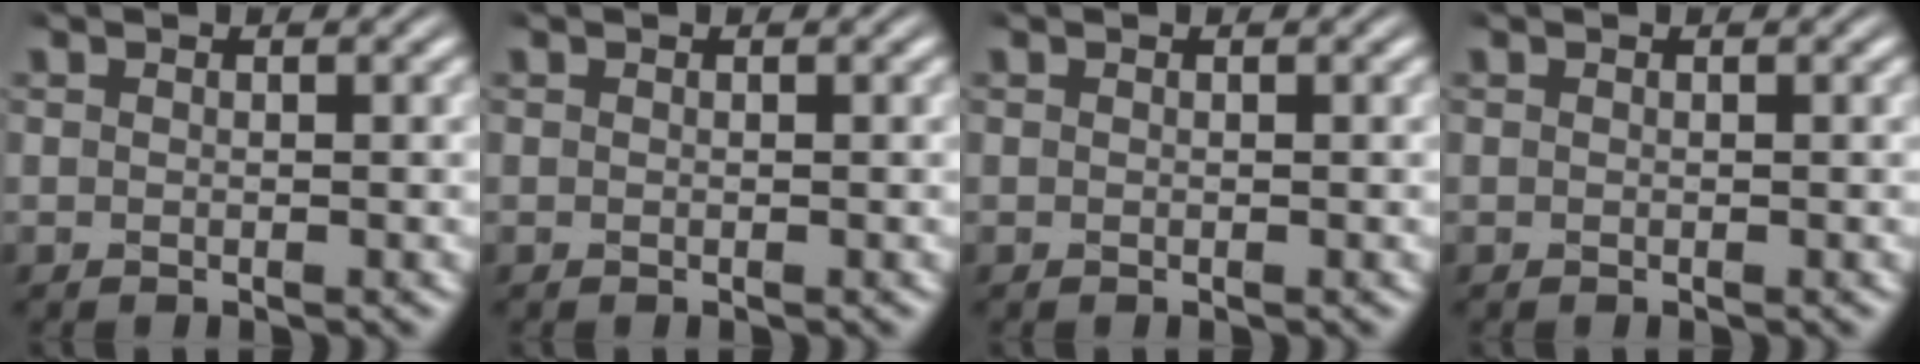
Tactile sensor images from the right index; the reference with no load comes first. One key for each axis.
{"total": 0.0}
{"total": 0.0}
{"total": 0.0}